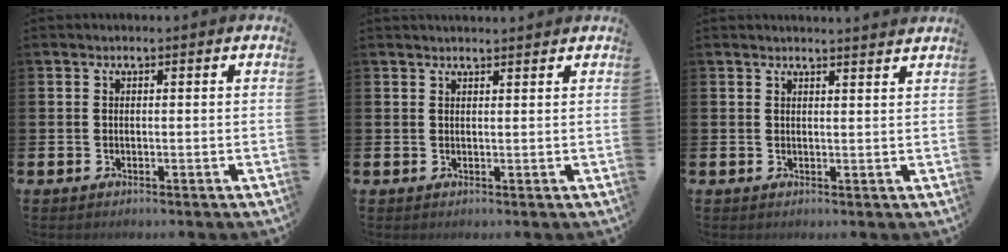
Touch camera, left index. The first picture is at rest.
{"total": 1.5, "force": [1.5, 0.0, 0.1], "torque": [0.006, -0.007, 0.024]}
{"total": 1.9, "force": [1.9, -0.2, -0.1], "torque": [0.009, -0.015, 0.033]}